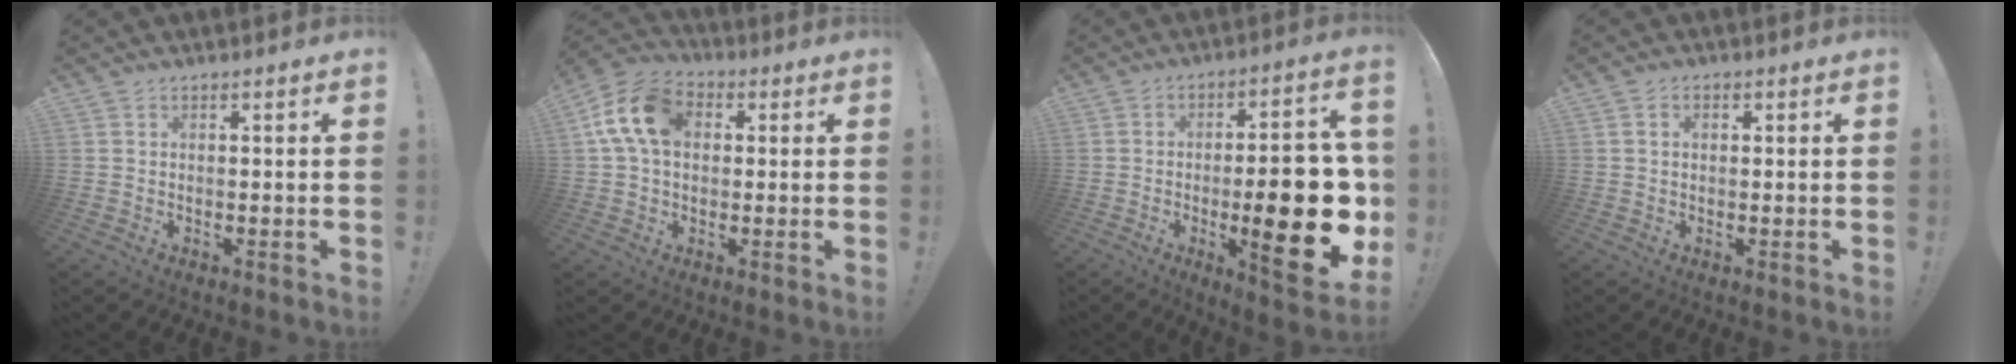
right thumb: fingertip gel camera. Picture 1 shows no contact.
{"total": 14.0, "force": [3.1, 9.6, 9.6], "torque": [-0.169, 0.012, 0.061]}
{"total": 23.7, "force": [-3.2, 7.2, 22.4], "torque": [-0.305, -0.006, -0.042]}
{"total": 1.6, "force": [0.3, 1.1, 1.1], "torque": [-0.020, 0.003, 0.005]}